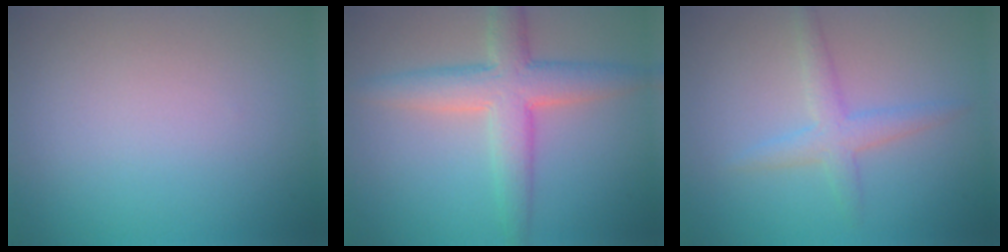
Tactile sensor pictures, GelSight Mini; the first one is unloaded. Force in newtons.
{"total": 5.6, "press": 5.6, "slide": 0.2}
{"total": 2.6, "press": 2.6, "slide": 0.0}